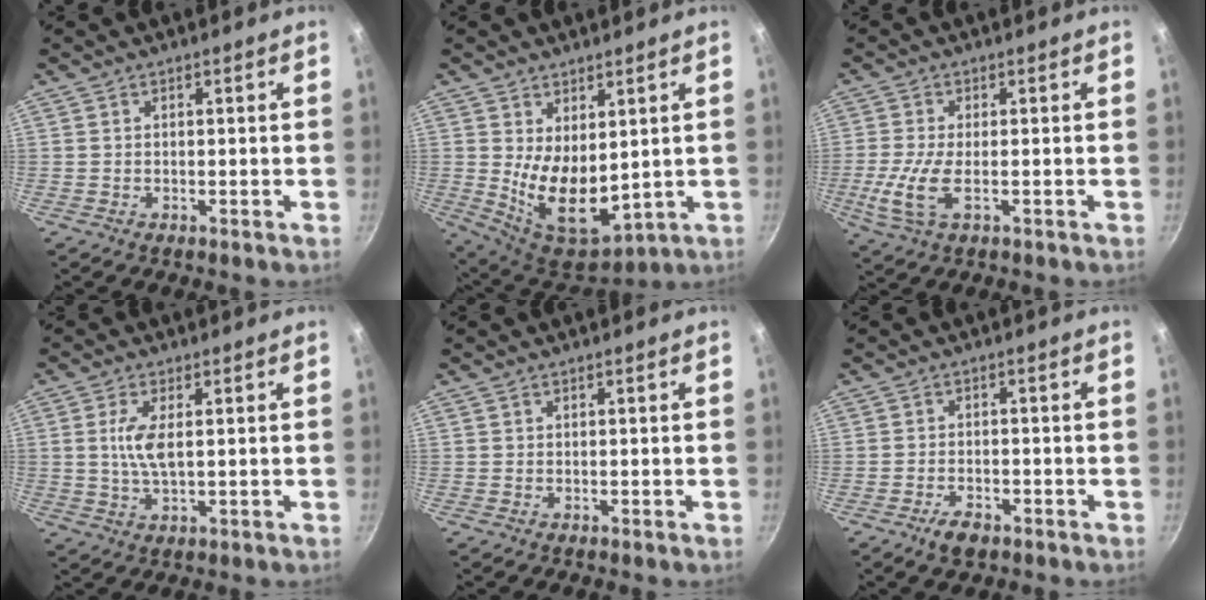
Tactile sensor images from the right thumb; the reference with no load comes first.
{"total": 12.3, "force": [1.3, 7.0, 10.0], "torque": [-0.138, -0.039, 0.050]}
{"total": 7.0, "force": [-1.6, 2.6, 6.3], "torque": [-0.153, -0.008, -0.037]}
{"total": 5.6, "force": [0.9, 2.1, 5.1], "torque": [-0.110, 0.000, 0.017]}
{"total": 0.0}
{"total": 3.7, "force": [-2.4, 1.8, 2.2], "torque": [-0.041, 0.014, -0.041]}